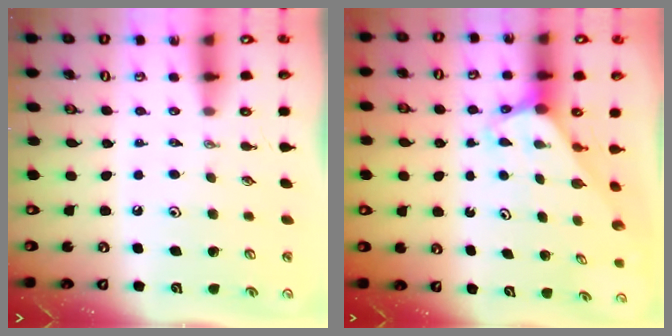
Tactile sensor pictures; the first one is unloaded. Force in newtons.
{"total": 3.1, "press": 3.1, "slide": 0.2}